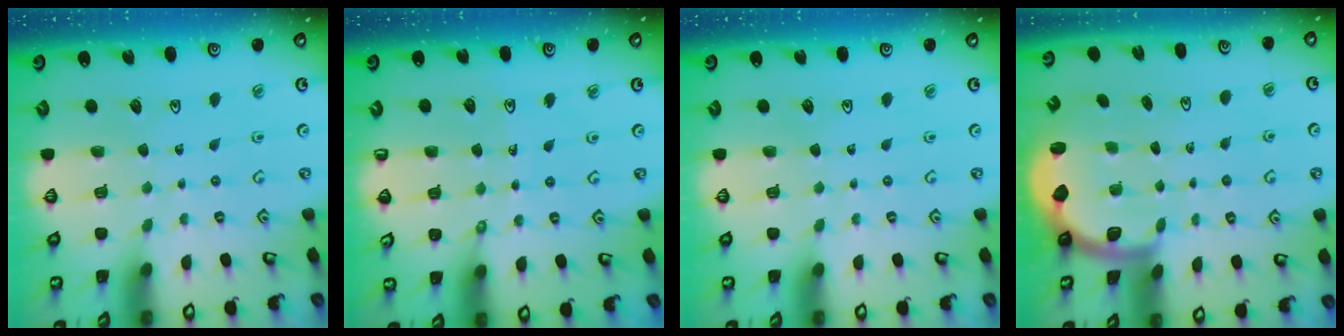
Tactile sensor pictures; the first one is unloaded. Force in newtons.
{"total": 4.7, "press": 4.5, "slide": 1.4}
{"total": 0.0}
{"total": 2.0, "press": 2.0, "slide": 0.5}